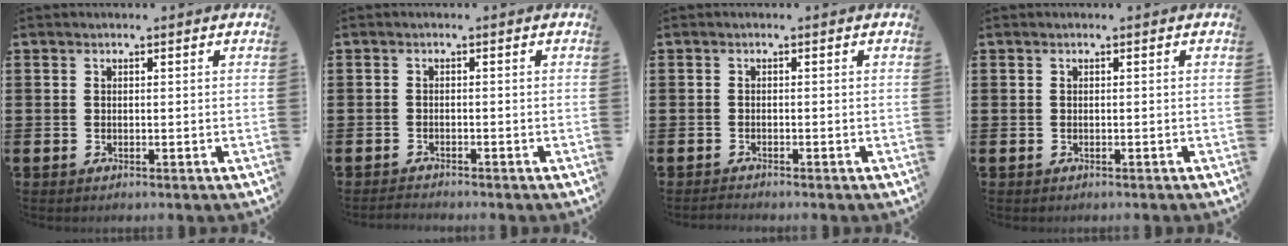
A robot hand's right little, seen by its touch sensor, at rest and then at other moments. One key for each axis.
{"total": 0.9, "fx": -0.9, "fy": 0.0, "fz": 0.0, "tx": -0.003, "ty": 0.000, "tz": -0.019}
{"total": 0.6, "fx": -0.6, "fy": 0.0, "fz": 0.1, "tx": -0.003, "ty": -0.002, "tz": -0.013}
{"total": 0.0}